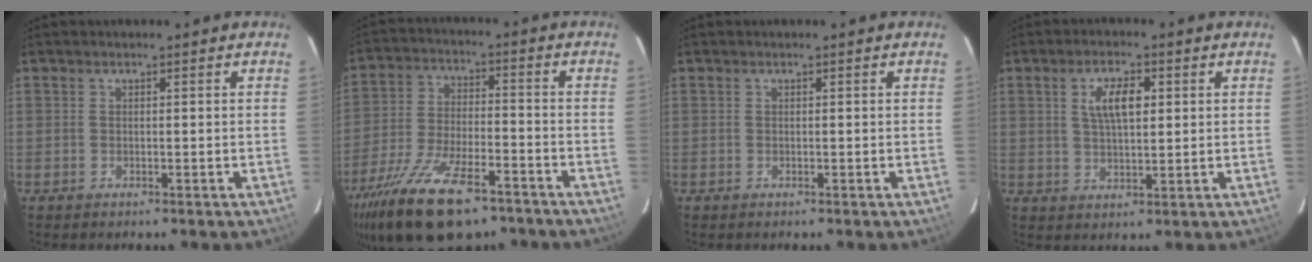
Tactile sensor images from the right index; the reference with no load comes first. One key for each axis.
{"total": 19.8, "fx": -13.6, "fy": 7.3, "fz": 12.4, "tx": -0.252, "ty": -0.043, "tz": -0.231}
{"total": 0.0}
{"total": 6.3, "fx": 1.9, "fy": 2.5, "fz": 5.4, "tx": -0.099, "ty": 0.007, "tz": 0.036}